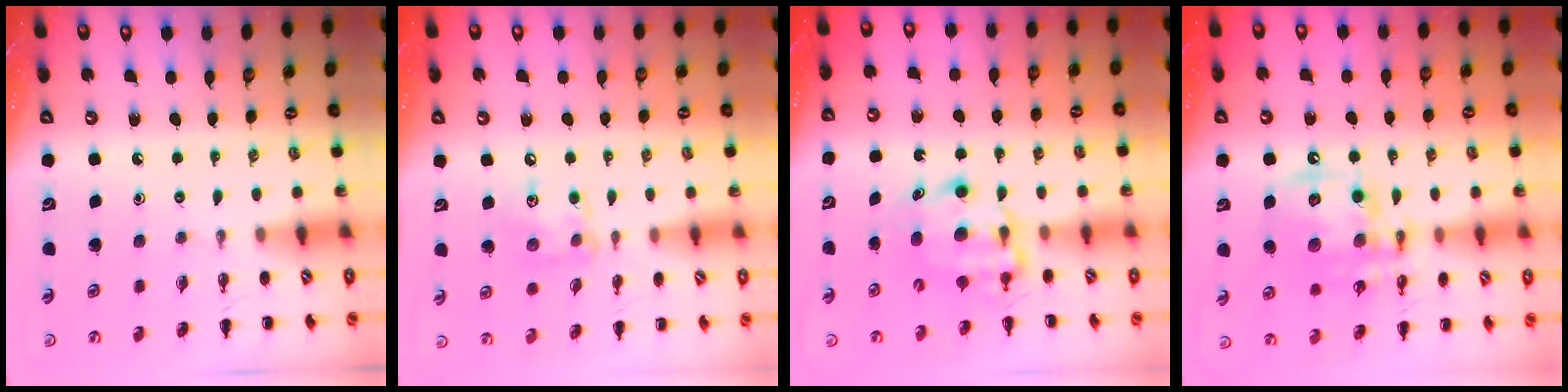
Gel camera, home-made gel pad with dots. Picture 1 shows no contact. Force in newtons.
{"total": 8.1, "press": 8.1, "slide": 0.4}
{"total": 6.6, "press": 6.5, "slide": 1.0}
{"total": 14.9, "press": 14.6, "slide": 3.2}